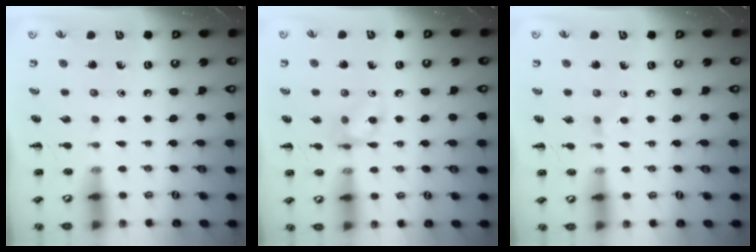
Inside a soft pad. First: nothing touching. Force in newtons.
{"total": 7.4, "press": 7.4, "slide": 0.2}
{"total": 2.6, "press": 2.4, "slide": 1.1}